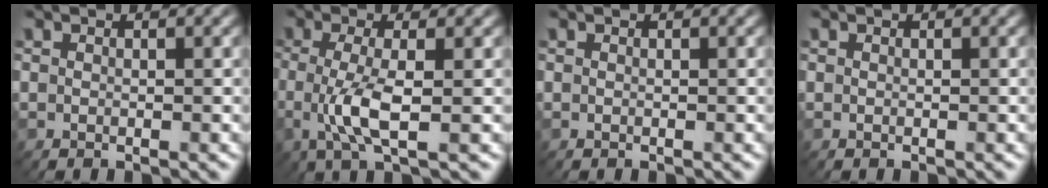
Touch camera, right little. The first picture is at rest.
{"total": 4.2, "force": [-0.6, 1.0, 4.1], "torque": [-0.090, -0.007, -0.014]}
{"total": 0.0}
{"total": 0.0}